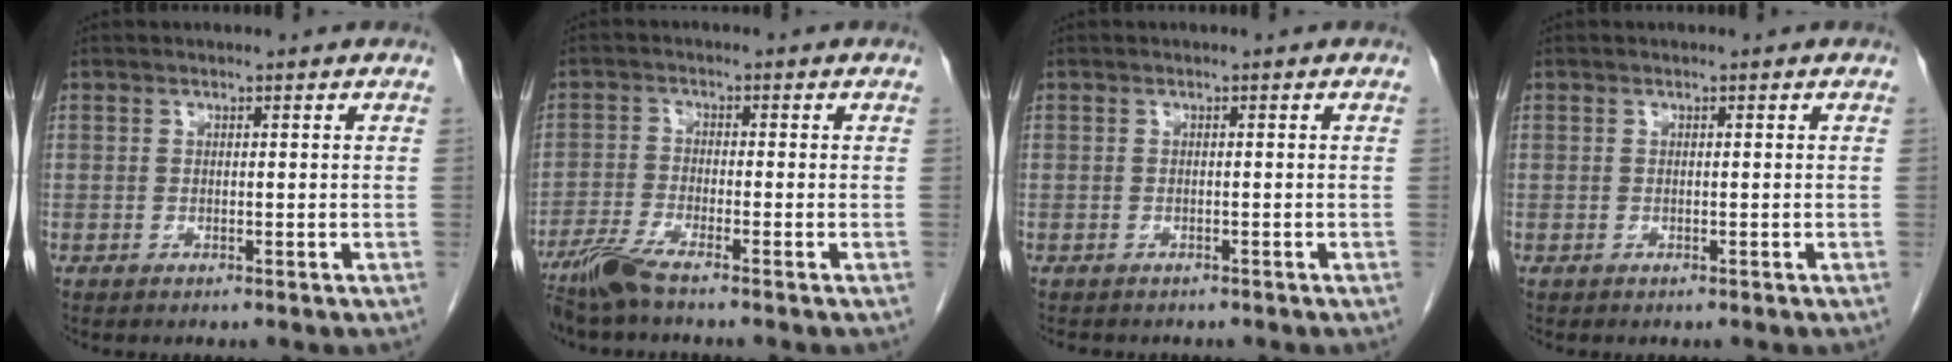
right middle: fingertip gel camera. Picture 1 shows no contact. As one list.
[{"total": 4.9, "force": [-3.9, -0.2, 2.8], "torque": [-0.066, -0.017, -0.083]}, {"total": 3.4, "force": [-2.9, 1.4, 1.1], "torque": [-0.019, -0.005, -0.035]}, {"total": 0.0}]